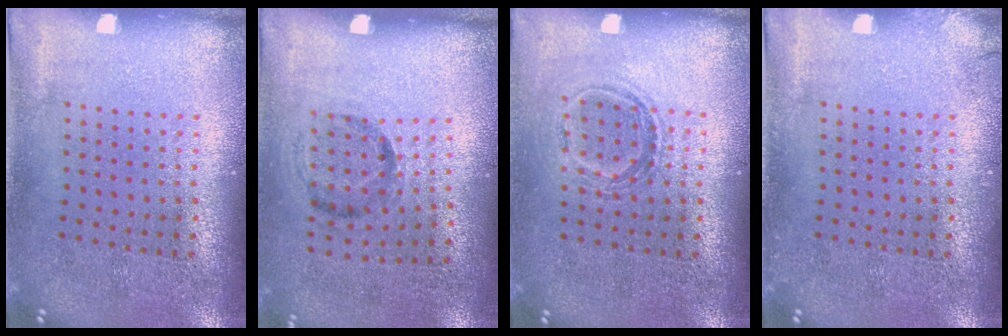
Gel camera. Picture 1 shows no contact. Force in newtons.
{"total": 1.2, "press": 0.8, "slide": 0.9}
{"total": 1.1, "press": 0.9, "slide": 0.6}
{"total": 0.7, "press": 0.7, "slide": 0.2}